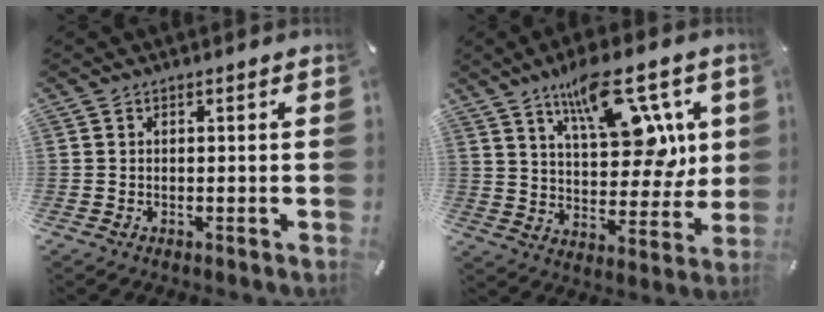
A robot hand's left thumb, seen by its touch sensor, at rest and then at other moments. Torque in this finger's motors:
{"motor_torque": [1.48, 1.48, 1.41, -1.37, 0.19]}